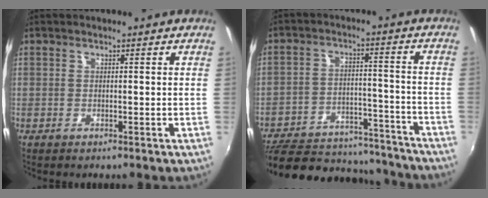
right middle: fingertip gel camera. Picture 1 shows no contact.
{"total": 25.1, "force": [-21.4, 9.0, 9.7], "torque": [-0.199, 0.003, -0.278]}